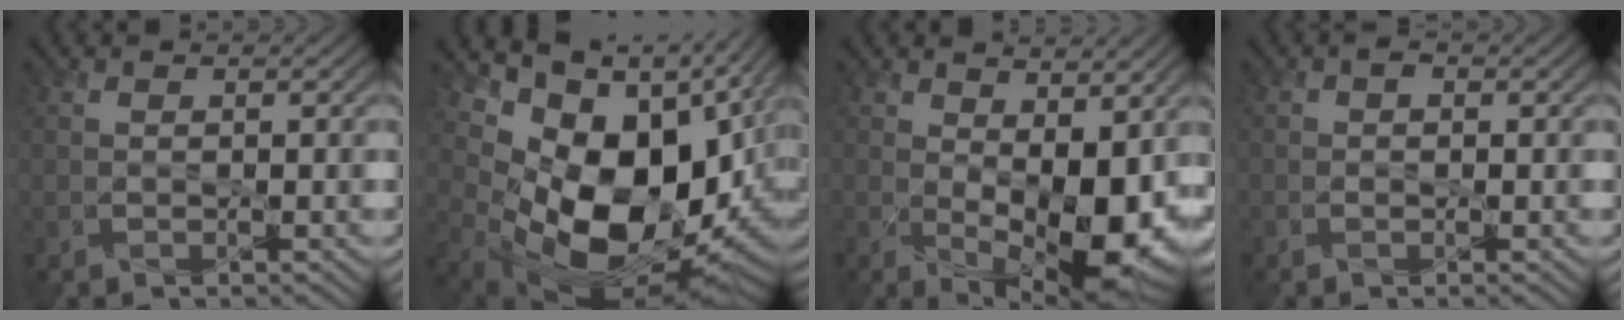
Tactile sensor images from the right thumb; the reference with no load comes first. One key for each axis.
{"total": 17.9, "fx": 1.8, "fy": 11.7, "fz": 13.4, "tx": -0.237, "ty": -0.051, "tz": 0.078}
{"total": 10.2, "fx": 0.3, "fy": 5.5, "fz": 8.6, "tx": -0.140, "ty": -0.021, "tz": 0.012}
{"total": 0.9, "fx": -0.1, "fy": 0.7, "fz": 0.6, "tx": -0.002, "ty": 0.003, "tz": -0.009}